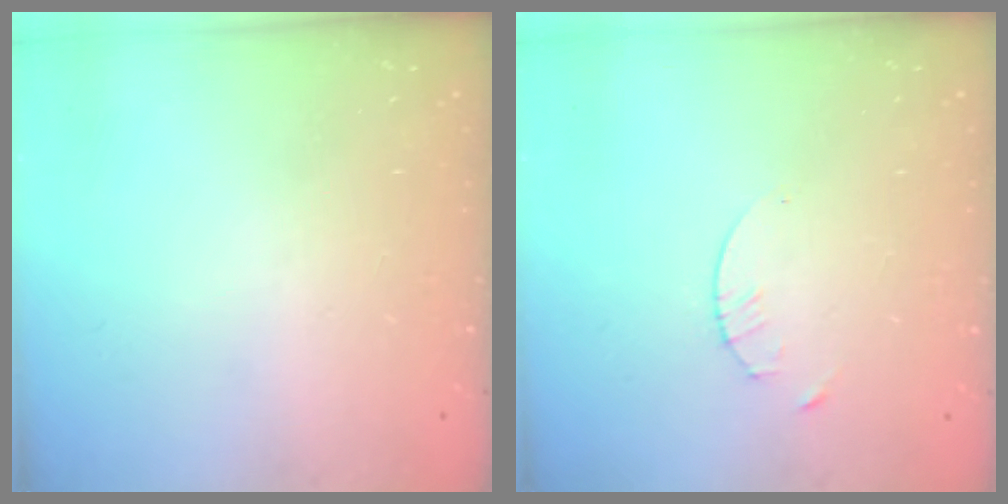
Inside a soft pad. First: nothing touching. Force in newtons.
{"total": 1.7, "press": 1.6, "slide": 0.2}